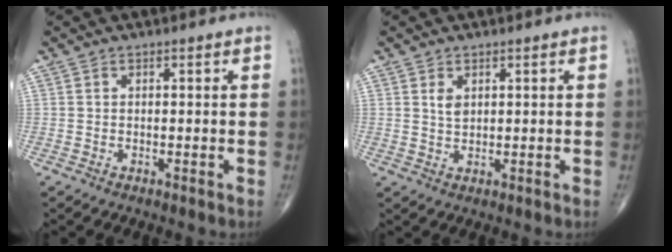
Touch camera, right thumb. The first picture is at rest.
{"total": 2.3, "force": [0.9, 1.4, 1.6], "torque": [-0.025, -0.005, 0.020]}